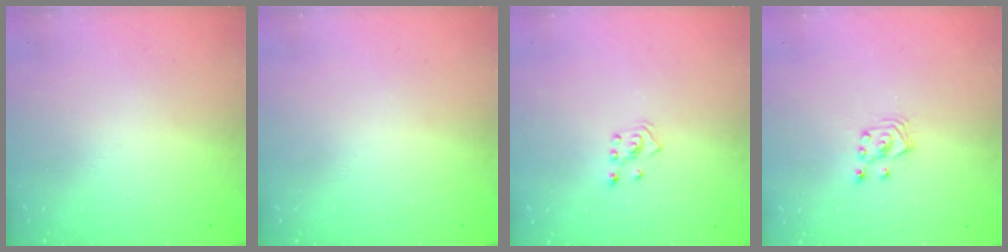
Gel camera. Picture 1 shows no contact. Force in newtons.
{"total": 0.0}
{"total": 2.8, "press": 2.7, "slide": 0.5}
{"total": 3.0, "press": 3.0, "slide": 0.3}